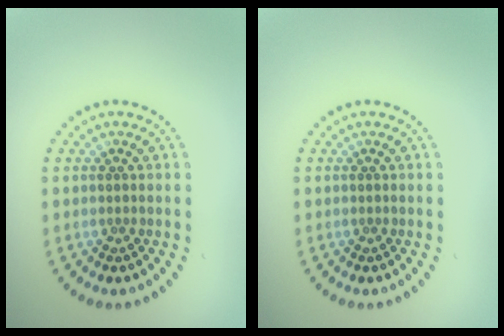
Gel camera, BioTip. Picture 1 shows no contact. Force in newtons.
{"total": 0.0}